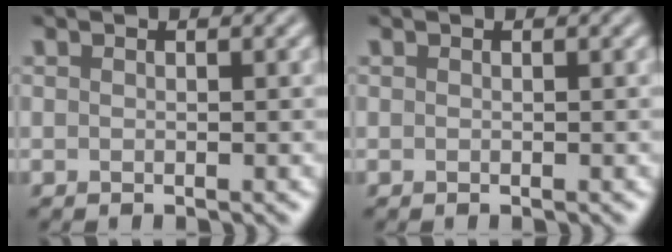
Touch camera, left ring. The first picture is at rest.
{"total": 0.0}